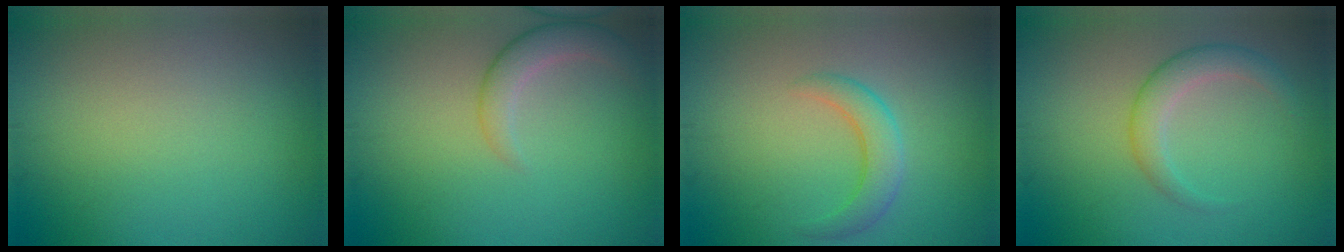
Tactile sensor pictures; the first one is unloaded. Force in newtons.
{"total": 2.7, "press": 2.7, "slide": 0.2}
{"total": 2.9, "press": 2.9, "slide": 0.1}
{"total": 2.8, "press": 2.8, "slide": 0.1}